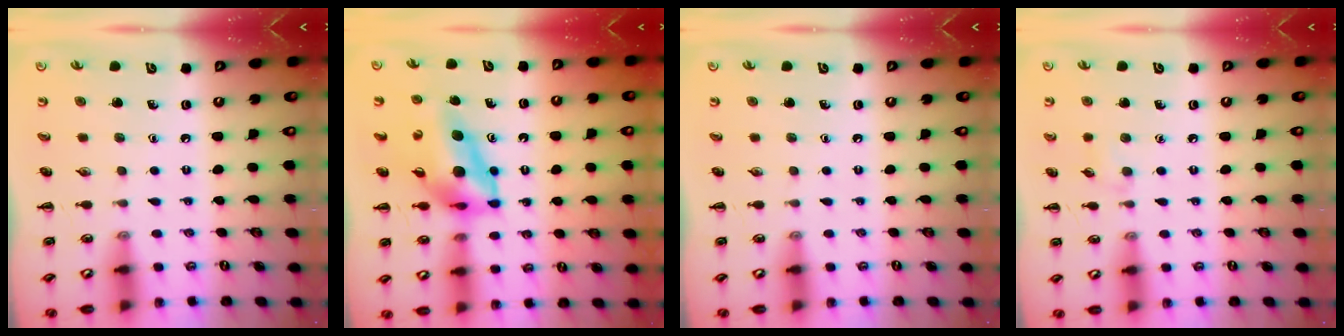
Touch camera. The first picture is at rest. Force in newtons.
{"total": 11.7, "press": 11.0, "slide": 3.8}
{"total": 0.0}
{"total": 5.1, "press": 4.8, "slide": 1.8}